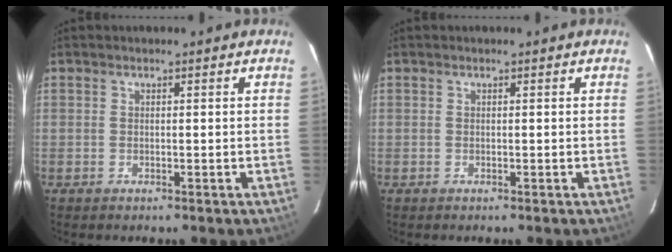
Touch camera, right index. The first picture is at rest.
{"total": 0.0}